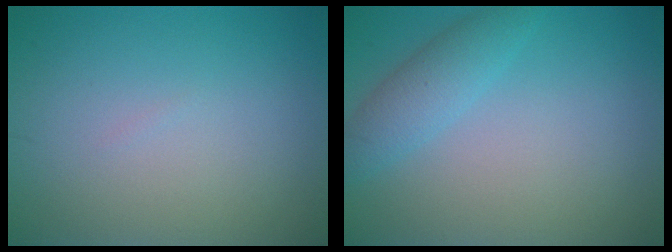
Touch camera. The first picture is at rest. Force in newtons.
{"total": 2.7, "press": 2.7, "slide": 0.1}